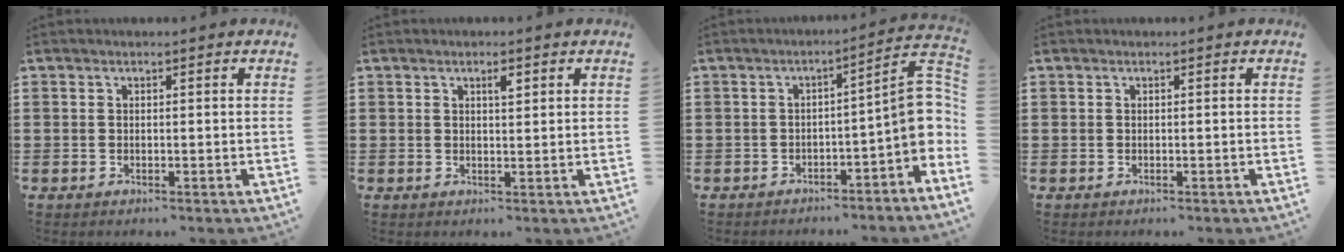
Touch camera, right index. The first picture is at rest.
{"total": 1.5, "force": [0.8, 0.4, 1.2], "torque": [-0.018, 0.000, 0.011]}
{"total": 7.5, "force": [-1.6, 2.0, 7.0], "torque": [-0.095, -0.009, -0.035]}
{"total": 0.0}